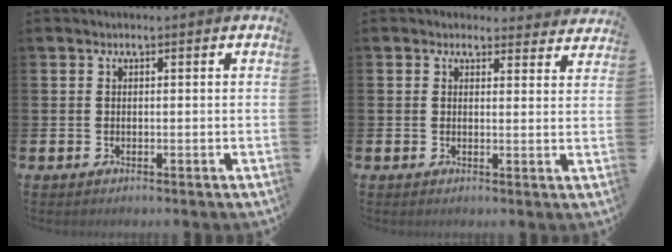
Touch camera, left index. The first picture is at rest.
{"total": 2.6, "force": [2.5, 0.8, -0.1], "torque": [0.008, -0.012, 0.042]}